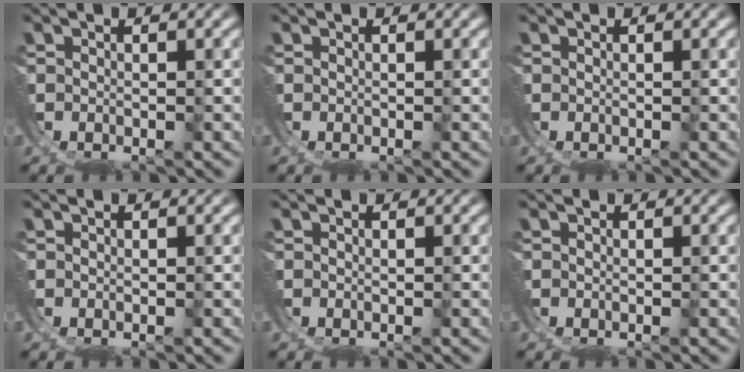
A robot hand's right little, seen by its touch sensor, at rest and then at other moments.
{"total": 0.0}
{"total": 0.0}
{"total": 0.0}
{"total": 0.0}
{"total": 0.0}